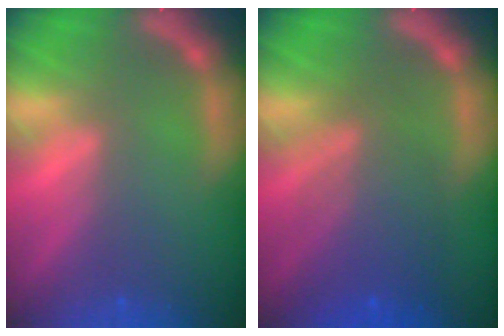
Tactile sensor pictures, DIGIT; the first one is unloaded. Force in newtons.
{"total": 6.6}